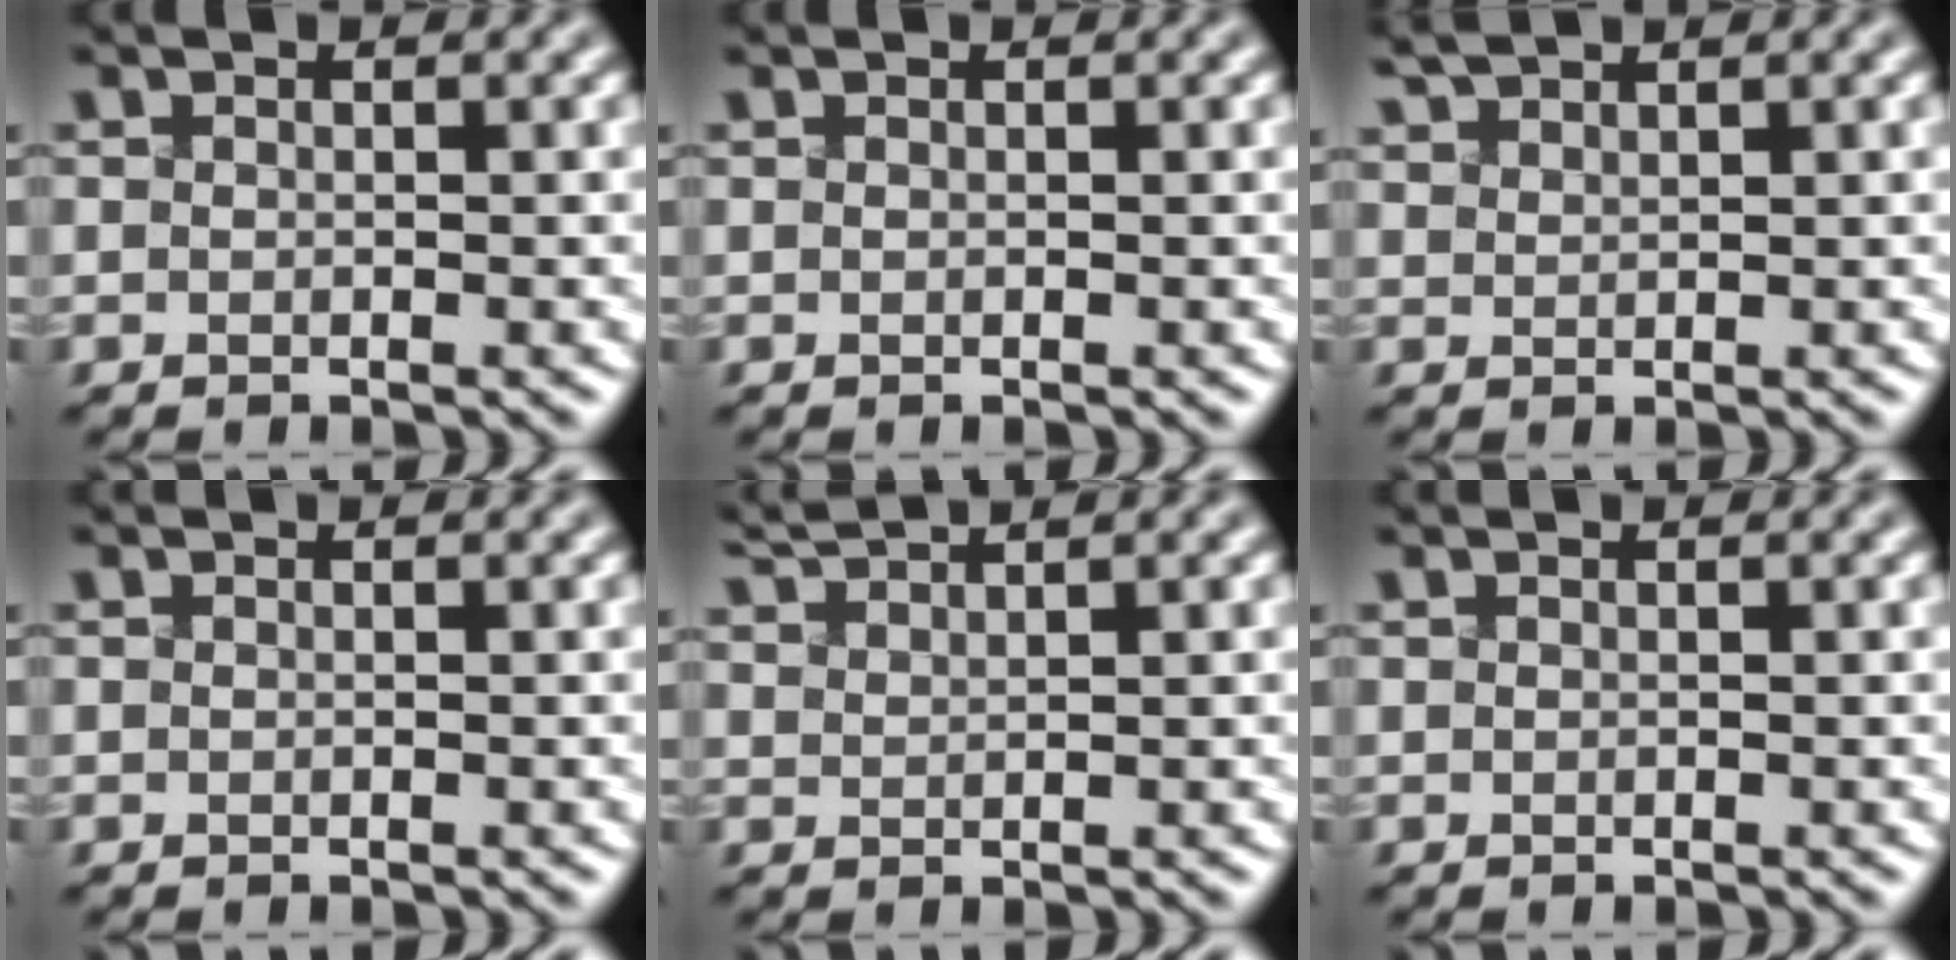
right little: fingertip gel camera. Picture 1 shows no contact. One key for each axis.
{"total": 0.0}
{"total": 1.7, "fx": 1.6, "fy": 0.4, "fz": 0.4, "tx": -0.019, "ty": 0.011, "tz": 0.042}
{"total": 0.0}
{"total": 2.1, "fx": 2.0, "fy": -0.3, "fz": 0.4, "tx": -0.015, "ty": 0.013, "tz": 0.051}
{"total": 0.0}